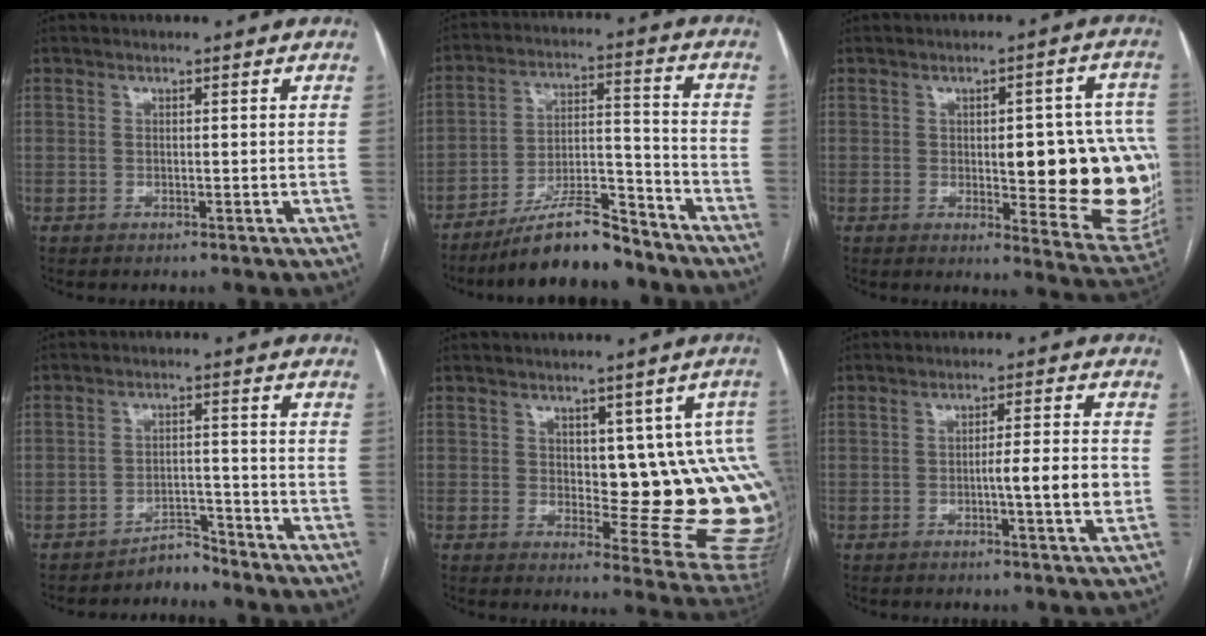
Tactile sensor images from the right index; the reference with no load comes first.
{"total": 12.3, "force": [-10.4, 2.5, 6.0], "torque": [-0.096, 0.020, -0.180]}
{"total": 19.3, "force": [-0.8, 6.3, 18.2], "torque": [-0.156, 0.012, 0.008]}
{"total": 3.1, "force": [-3.0, 0.6, -0.5], "torque": [0.017, 0.001, -0.050]}
{"total": 13.7, "force": [1.0, 4.9, 12.7], "torque": [-0.104, 0.005, 0.021]}
{"total": 6.0, "force": [-1.2, -0.1, 5.9], "torque": [-0.085, 0.002, -0.017]}